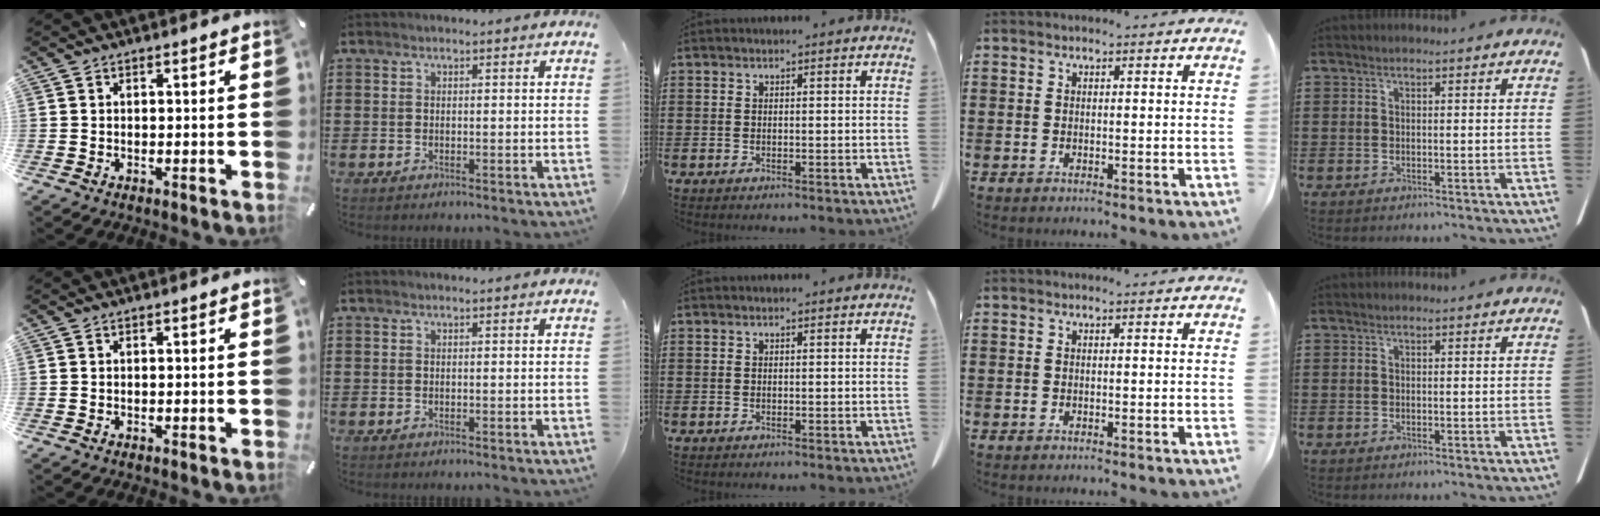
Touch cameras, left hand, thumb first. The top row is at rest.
{}